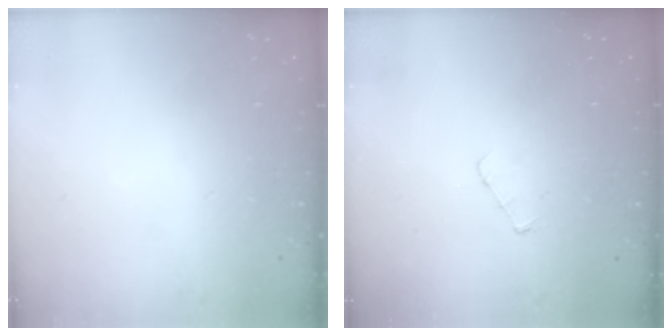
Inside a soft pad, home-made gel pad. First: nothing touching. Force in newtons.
{"total": 3.0, "press": 3.0, "slide": 0.3}